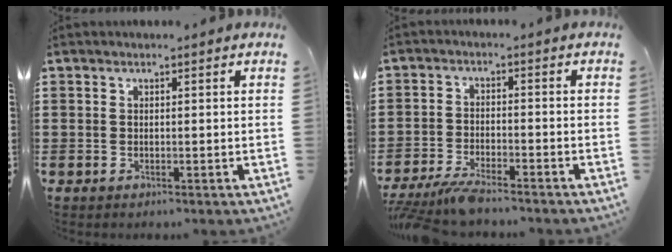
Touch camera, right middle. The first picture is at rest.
{"total": 4.7, "force": [-4.3, 0.2, 1.8], "torque": [-0.051, -0.015, -0.088]}